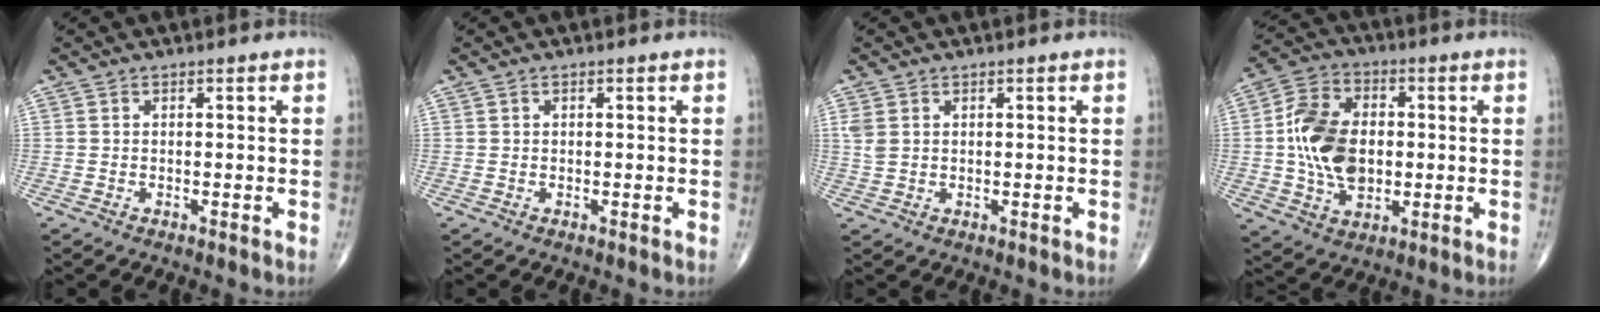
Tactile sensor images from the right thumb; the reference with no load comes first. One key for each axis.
{"total": 0.0}
{"total": 2.4, "fx": 0.8, "fy": 1.7, "fz": 1.4, "tx": -0.037, "ty": 0.003, "tz": 0.025}
{"total": 14.3, "fx": 0.0, "fy": 9.7, "fz": 10.6, "tx": -0.179, "ty": 0.013, "tz": 0.003}